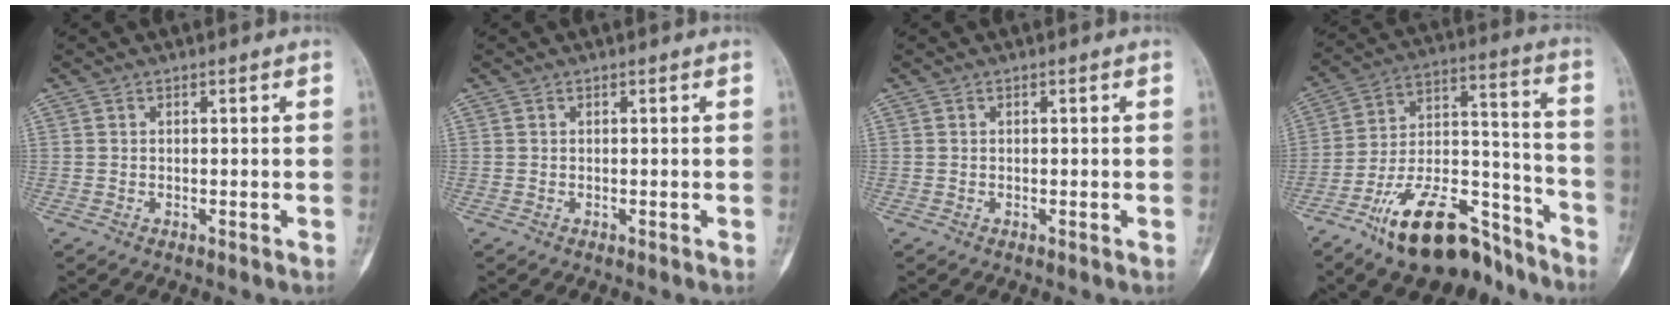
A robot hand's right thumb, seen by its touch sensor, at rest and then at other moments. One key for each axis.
{"total": 0.0}
{"total": 0.0}
{"total": 21.5, "fx": -15.3, "fy": 9.2, "fz": 12.0, "tx": -0.190, "ty": 0.107, "tz": -0.260}